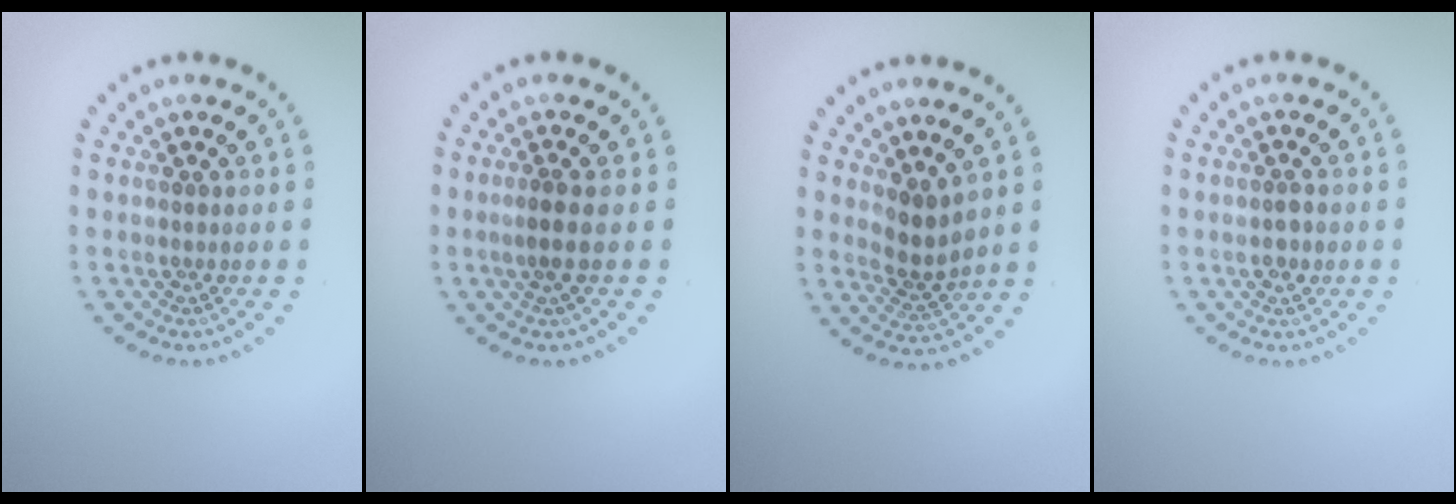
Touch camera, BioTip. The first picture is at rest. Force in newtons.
{"total": 1.8, "press": 1.4, "slide": 1.1}
{"total": 2.5, "press": 2.0, "slide": 1.5}
{"total": 1.2, "press": 1.1, "slide": 0.3}